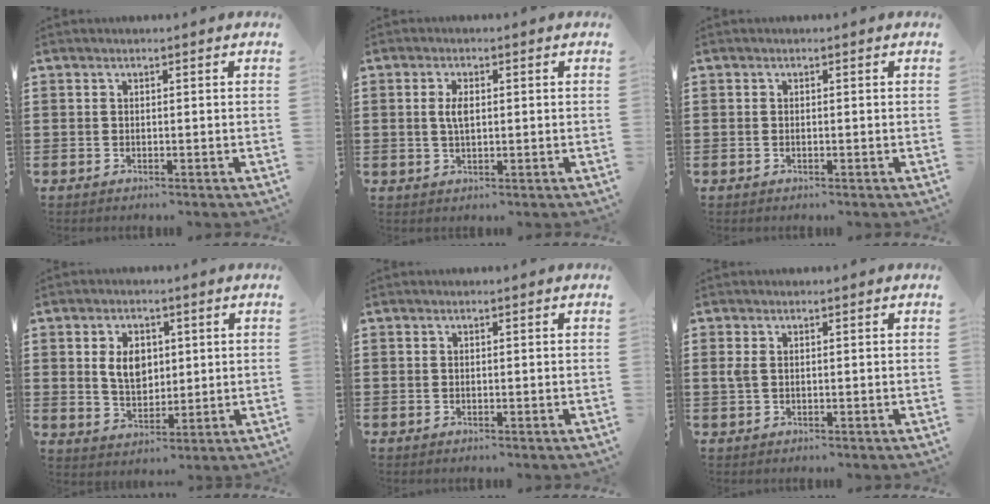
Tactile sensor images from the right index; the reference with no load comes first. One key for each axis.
{"total": 3.0, "fx": 0.4, "fy": 1.2, "fz": 2.7, "tx": -0.056, "ty": 0.007, "tz": 0.004}
{"total": 0.0}
{"total": 5.7, "fx": 1.2, "fy": 3.9, "fz": 4.0, "tx": -0.081, "ty": 0.012, "tz": 0.018}
{"total": 0.0}
{"total": 1.6, "fx": 0.3, "fy": 0.7, "fz": 1.3, "tx": -0.038, "ty": 0.002, "tz": 0.002}